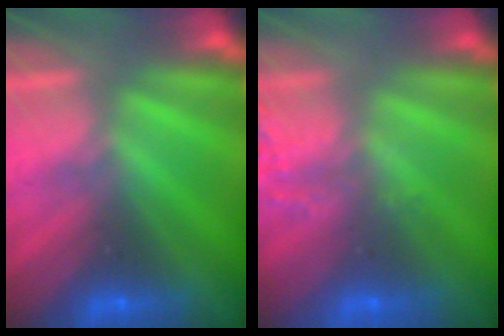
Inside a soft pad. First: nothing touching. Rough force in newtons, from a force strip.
{"total": 1.9}